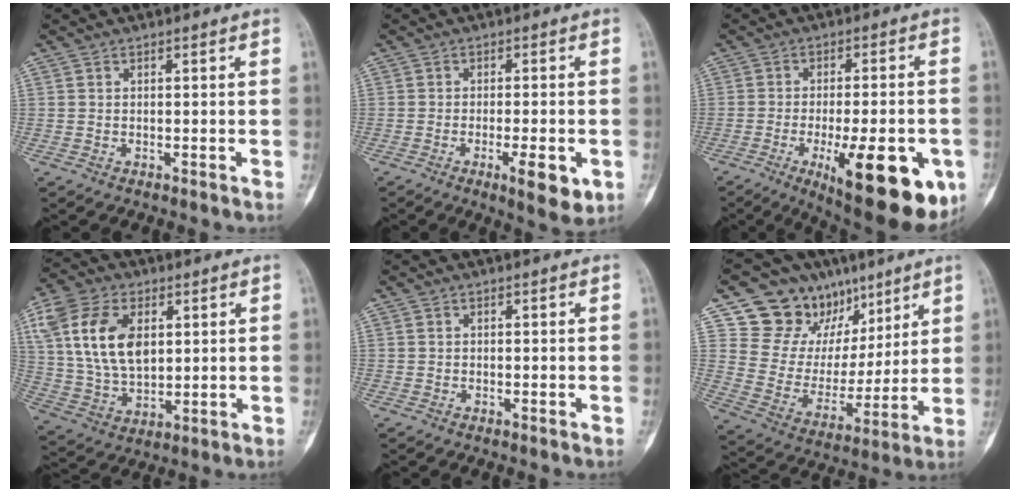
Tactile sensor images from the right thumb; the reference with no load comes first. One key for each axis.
{"total": 7.5, "fx": -2.6, "fy": 2.1, "fz": 6.7, "tx": -0.091, "ty": -0.006, "tz": -0.033}
{"total": 20.9, "fx": -7.6, "fy": 7.0, "fz": 18.1, "tx": -0.201, "ty": -0.004, "tz": -0.090}
{"total": 16.5, "fx": 4.5, "fy": 10.4, "fz": 12.1, "tx": -0.235, "ty": -0.007, "tz": 0.090}
{"total": 0.0}
{"total": 20.3, "fx": 11.9, "fy": 14.3, "fz": 8.2, "tx": -0.078, "ty": -0.026, "tz": 0.214}